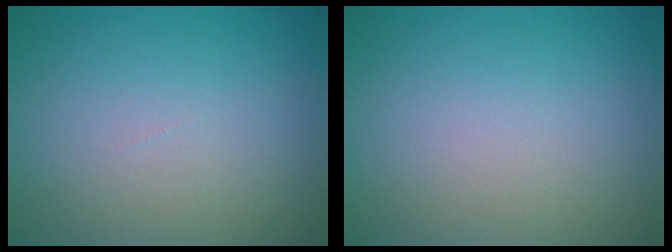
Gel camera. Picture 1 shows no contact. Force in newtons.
{"total": 0.0}